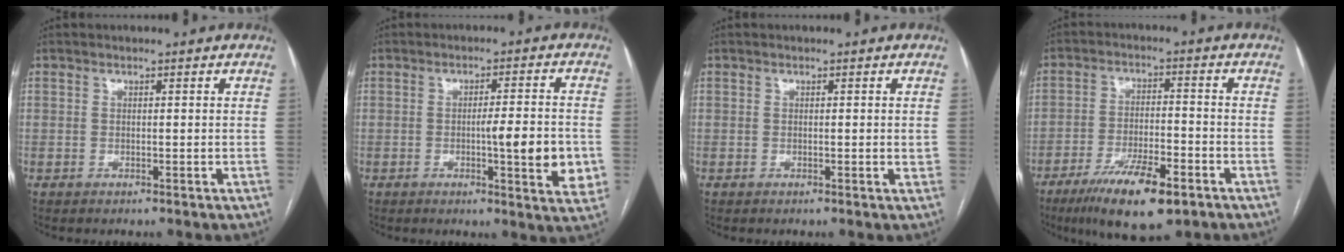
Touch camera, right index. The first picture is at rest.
{"total": 9.4, "force": [-1.6, 1.2, 9.2], "torque": [-0.118, -0.004, -0.017]}
{"total": 1.4, "force": [0.0, 0.3, 1.4], "torque": [-0.022, -0.001, 0.004]}
{"total": 12.3, "force": [-7.6, 2.9, 9.2], "torque": [-0.160, -0.018, -0.122]}